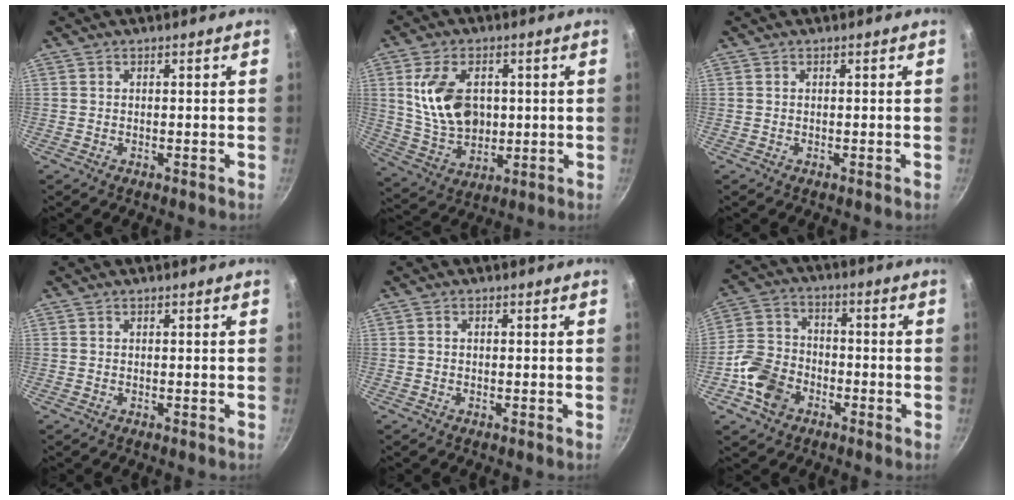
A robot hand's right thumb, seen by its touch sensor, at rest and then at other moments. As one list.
[{"total": 13.9, "force": [2.2, 9.3, 10.0], "torque": [-0.162, -0.016, 0.051]}, {"total": 0.0}, {"total": 0.0}, {"total": 0.6, "force": [-0.1, 0.5, 0.4], "torque": [-0.006, 0.005, 0.000]}, {"total": 10.2, "force": [-4.4, 7.6, 5.1], "torque": [-0.080, 0.033, -0.097]}]